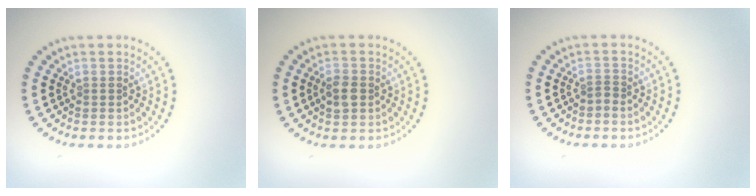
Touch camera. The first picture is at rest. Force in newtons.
{"total": 1.9, "press": 1.9, "slide": 0.3}
{"total": 0.6, "press": 0.4, "slide": 0.5}